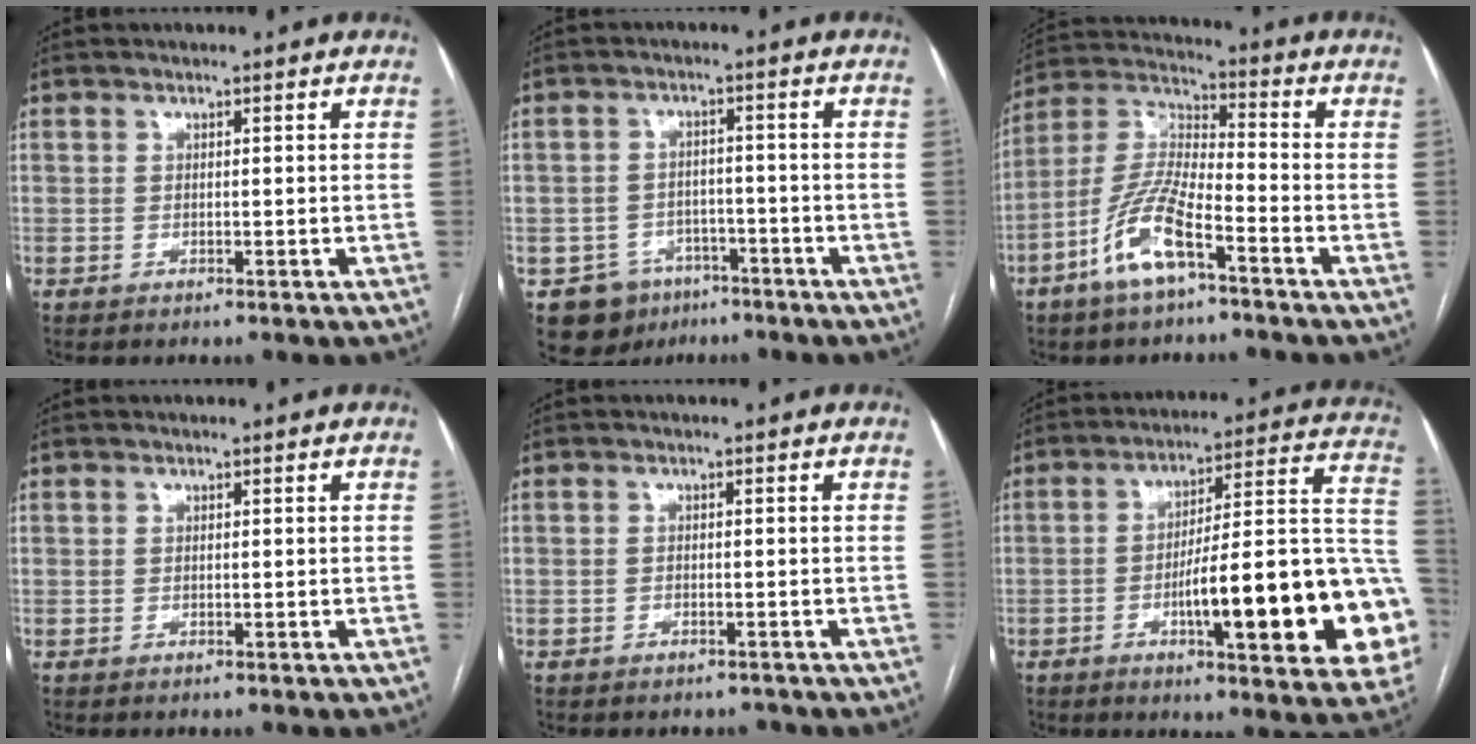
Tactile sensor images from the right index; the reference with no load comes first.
{"total": 7.4, "force": [-4.3, 5.9, 1.2], "torque": [-0.018, 0.011, -0.058]}
{"total": 11.1, "force": [-6.0, 2.5, 8.9], "torque": [-0.196, -0.001, -0.119]}
{"total": 0.0}
{"total": 1.8, "force": [-1.6, 0.8, 0.1], "torque": [0.000, 0.001, -0.020]}
{"total": 24.1, "force": [-6.8, 3.6, 22.8], "torque": [-0.229, 0.019, -0.086]}